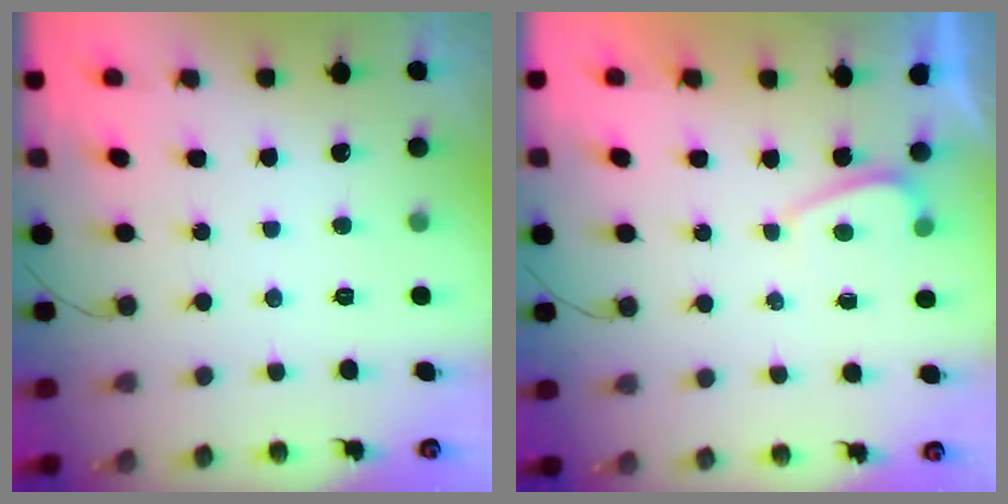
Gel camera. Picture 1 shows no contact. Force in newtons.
{"total": 0.6, "press": 0.4, "slide": 0.5}